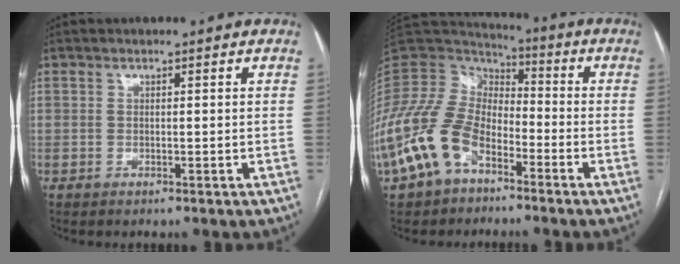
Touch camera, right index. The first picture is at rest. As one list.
[{"total": 14.9, "force": [-7.7, 8.7, 9.4], "torque": [-0.217, 0.008, -0.155]}]